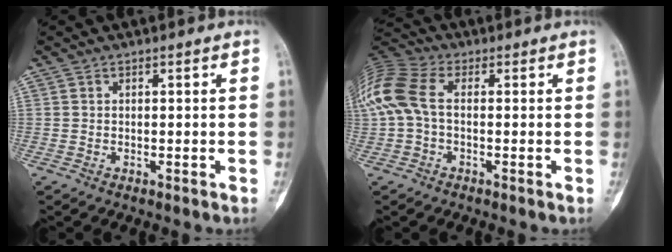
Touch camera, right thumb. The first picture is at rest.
{"total": 12.1, "force": [0.6, 7.5, 9.5], "torque": [-0.232, 0.030, 0.006]}